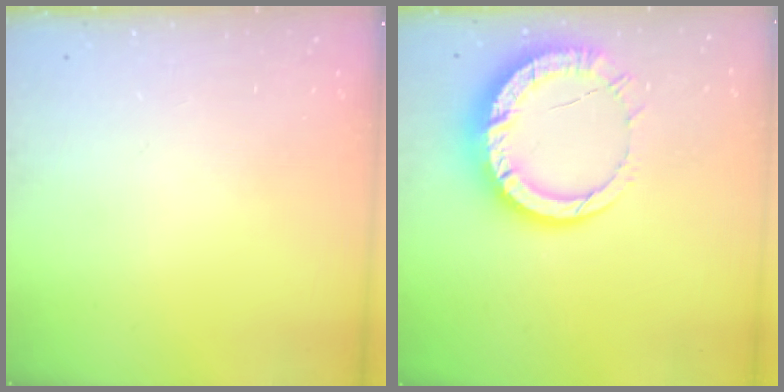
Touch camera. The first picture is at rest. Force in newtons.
{"total": 13.4, "press": 13.3, "slide": 1.1}